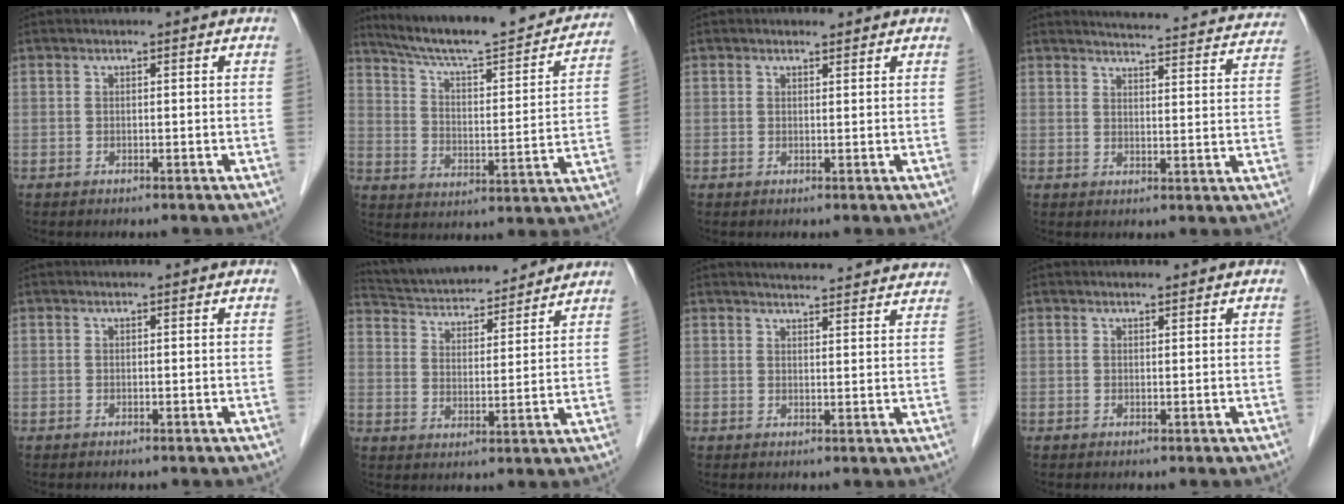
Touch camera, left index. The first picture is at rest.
{"total": 24.6, "force": [21.8, 3.3, 11.0], "torque": [-0.172, -0.015, 0.300]}
{"total": 1.1, "force": [1.0, 0.4, 0.3], "torque": [-0.012, 0.000, 0.014]}
{"total": 20.8, "force": [20.0, 2.3, 5.5], "torque": [-0.064, -0.042, 0.224]}
{"total": 0.6, "force": [0.6, 0.0, 0.2], "torque": [-0.004, 0.006, 0.008]}
{"total": 18.1, "force": [16.8, 3.2, 5.8], "torque": [-0.101, 0.025, 0.258]}
{"total": 15.3, "force": [14.7, 1.7, 3.9], "torque": [-0.042, 0.000, 0.168]}
{"total": 1.0, "force": [1.0, 0.1, 0.4], "torque": [-0.008, 0.003, 0.017]}